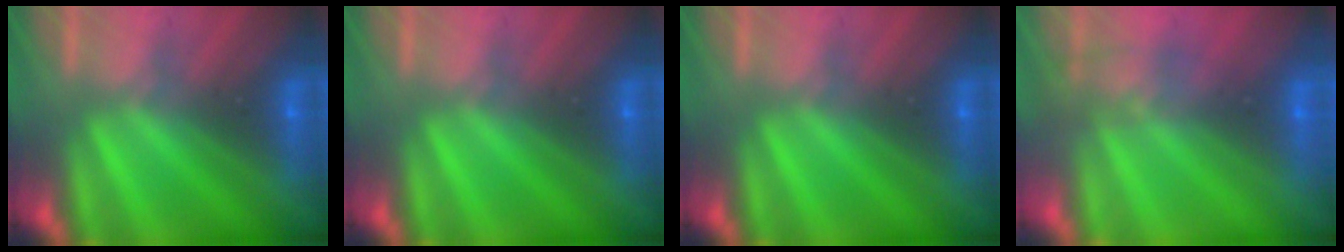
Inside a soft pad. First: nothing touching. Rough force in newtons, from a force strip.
{"total": 0.0}
{"total": 0.0}
{"total": 1.4}